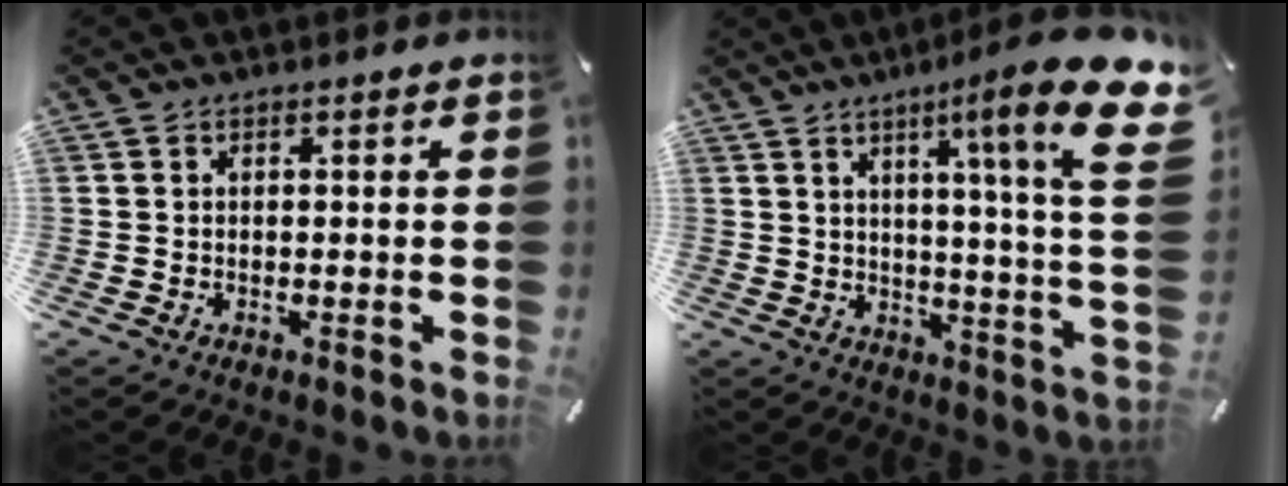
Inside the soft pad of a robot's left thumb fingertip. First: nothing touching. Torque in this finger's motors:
{"motor_torque": [2.63, 2.38, 0.44, -0.43, 0.42]}